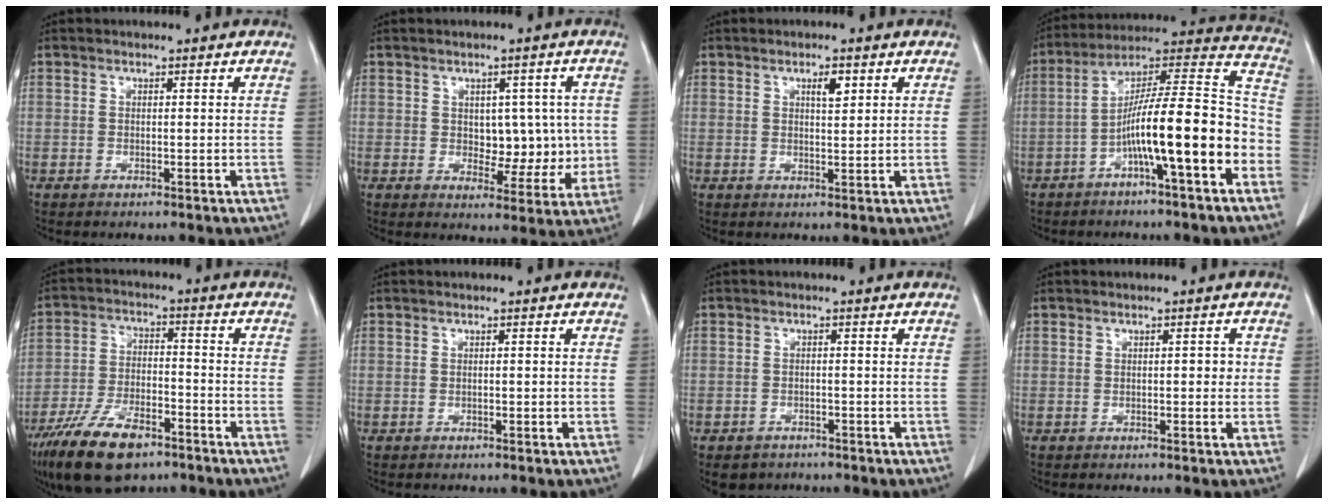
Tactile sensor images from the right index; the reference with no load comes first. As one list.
[{"total": 8.8, "force": [0.5, 5.8, 6.7], "torque": [-0.079, 0.022, 0.024]}, {"total": 3.0, "force": [1.3, 1.1, 2.4], "torque": [-0.044, 0.000, 0.024]}, {"total": 17.4, "force": [-5.6, 2.1, 16.4], "torque": [-0.253, 0.033, -0.091]}, {"total": 14.2, "force": [-9.5, 5.6, 9.0], "torque": [-0.181, -0.013, -0.170]}, {"total": 0.6, "force": [-0.1, 0.3, 0.5], "torque": [-0.015, 0.002, -0.001]}, {"total": 6.8, "force": [-4.7, 4.5, 1.8], "torque": [-0.040, 0.009, -0.063]}, {"total": 2.0, "force": [0.1, 1.0, 1.7], "torque": [-0.027, 0.010, 0.001]}]